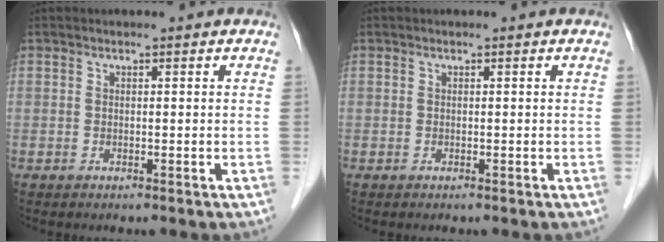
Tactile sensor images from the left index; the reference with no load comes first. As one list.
[{"total": 0.0}]